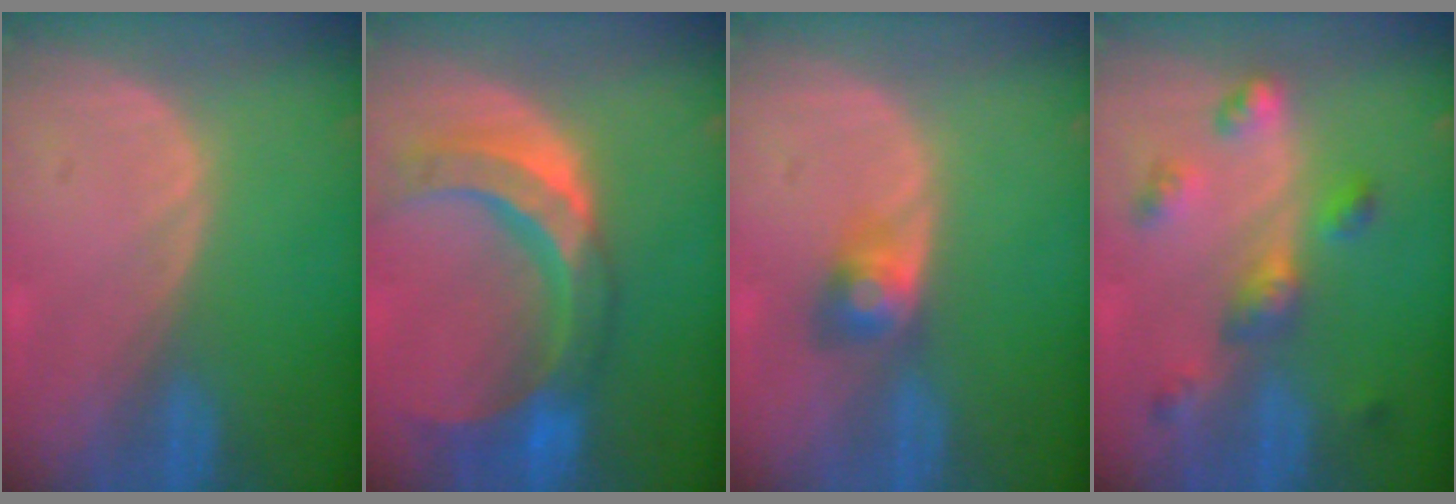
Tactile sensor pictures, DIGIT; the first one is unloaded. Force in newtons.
{"total": 11.5, "press": 9.7, "slide": 6.1}
{"total": 3.1, "press": 3.1, "slide": 0.1}
{"total": 6.3, "press": 5.7, "slide": 2.7}